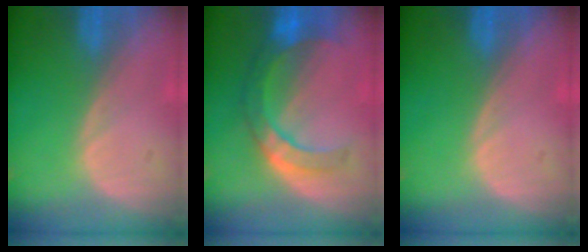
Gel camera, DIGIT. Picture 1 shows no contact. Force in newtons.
{"total": 7.7, "press": 7.3, "slide": 2.4}
{"total": 0.0}